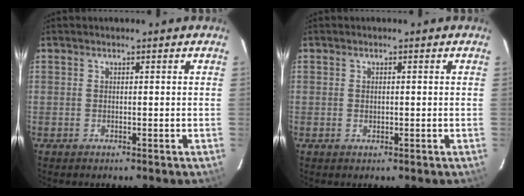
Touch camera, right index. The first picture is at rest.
{"total": 0.9, "force": [0.0, 0.7, 0.6], "torque": [-0.010, 0.000, 0.002]}